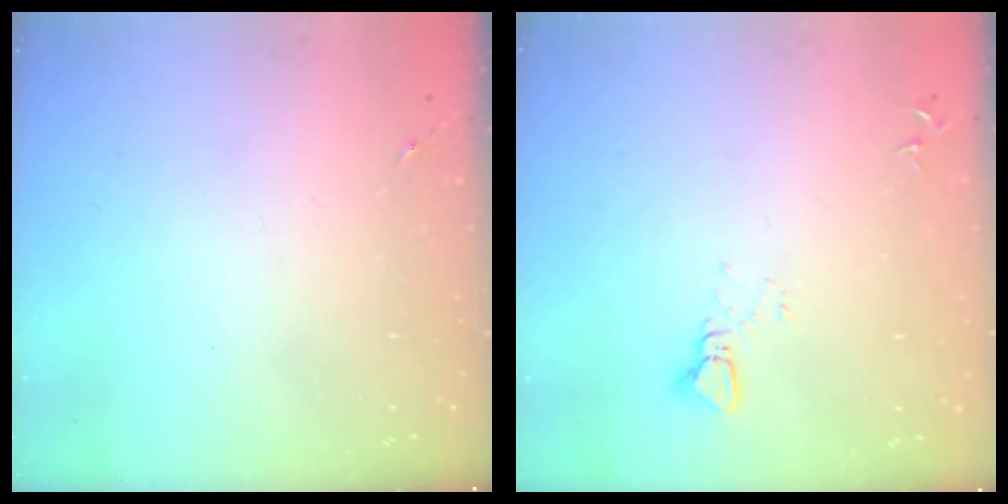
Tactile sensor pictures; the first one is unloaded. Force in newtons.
{"total": 2.2, "press": 2.2, "slide": 0.1}